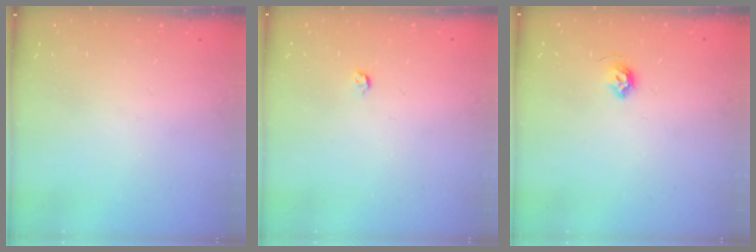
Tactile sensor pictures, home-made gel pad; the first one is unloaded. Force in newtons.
{"total": 3.2, "press": 3.2, "slide": 0.4}
{"total": 5.7, "press": 5.7, "slide": 0.7}